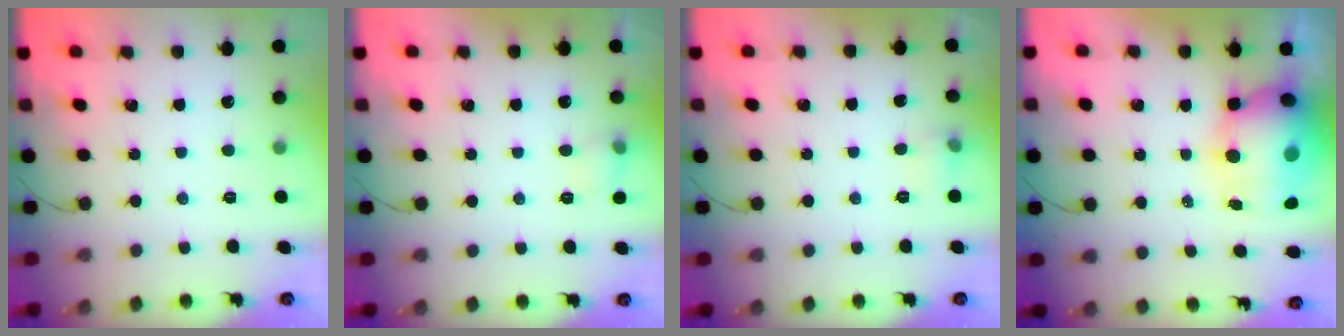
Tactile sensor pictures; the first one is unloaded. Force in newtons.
{"total": 6.3, "press": 6.1, "slide": 1.6}
{"total": 5.3, "press": 5.1, "slide": 1.5}
{"total": 17.9, "press": 15.8, "slide": 8.4}